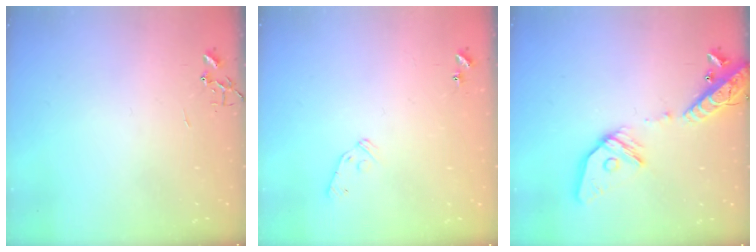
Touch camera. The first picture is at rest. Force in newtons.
{"total": 8.0, "press": 7.9, "slide": 0.7}
{"total": 18.3, "press": 17.9, "slide": 3.6}